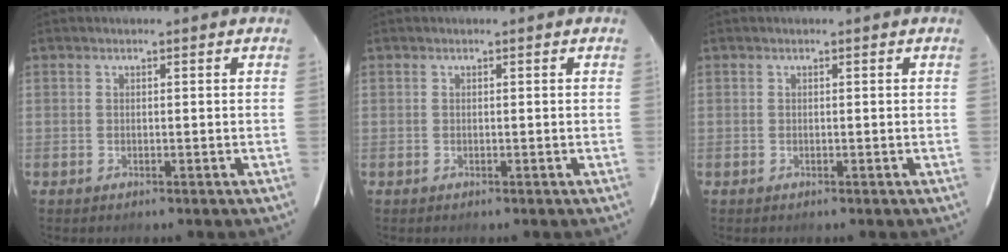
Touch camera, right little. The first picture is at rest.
{"total": 0.0}
{"total": 0.0}